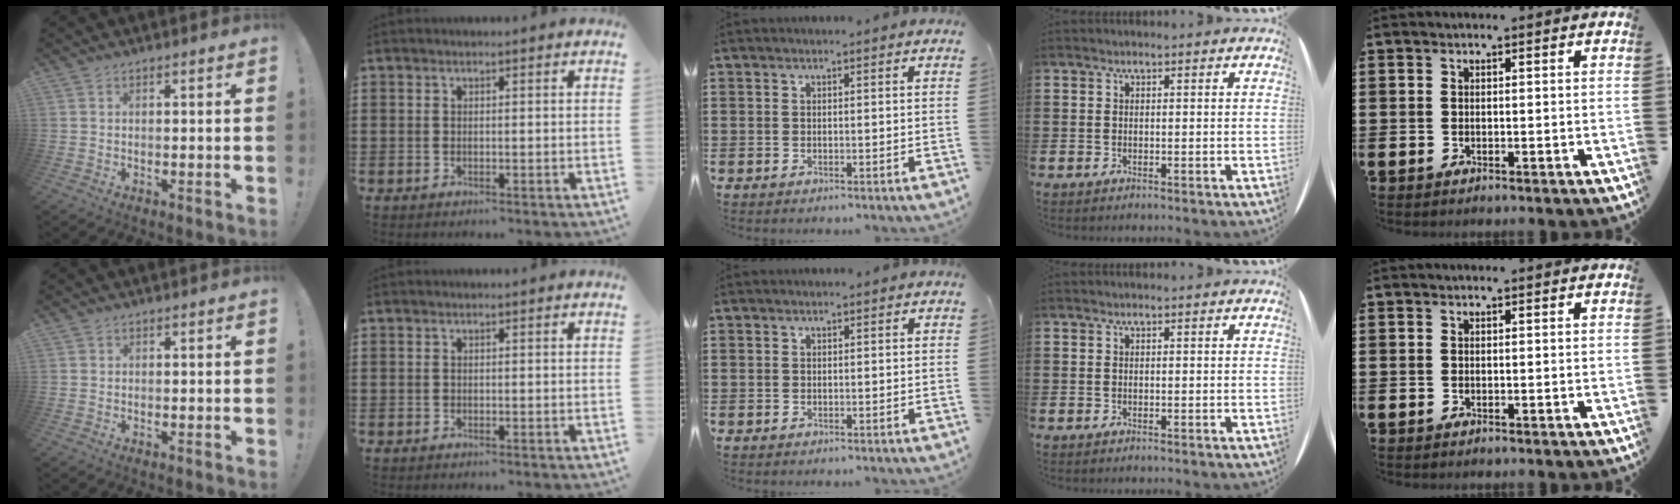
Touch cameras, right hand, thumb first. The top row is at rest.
{"thumb": {"total": 0.5, "force": [0.2, 0.5, -0.1], "torque": [0.001, 0.000, 0.005]}}